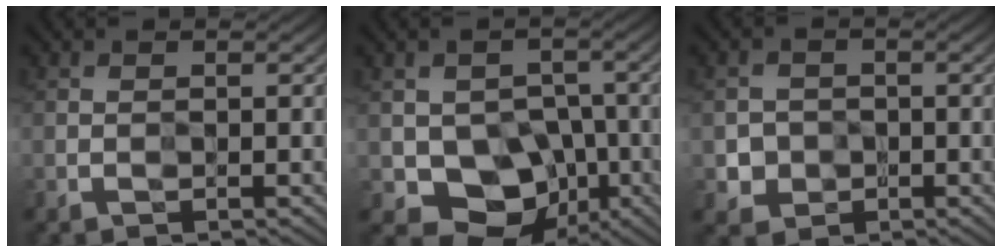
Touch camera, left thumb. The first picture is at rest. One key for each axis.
{"total": 9.5, "fx": -2.6, "fy": 7.5, "fz": 5.2, "tx": -0.082, "ty": -0.028, "tz": -0.040}
{"total": 3.4, "fx": -0.9, "fy": 3.2, "fz": 0.6, "tx": -0.008, "ty": -0.013, "tz": -0.016}